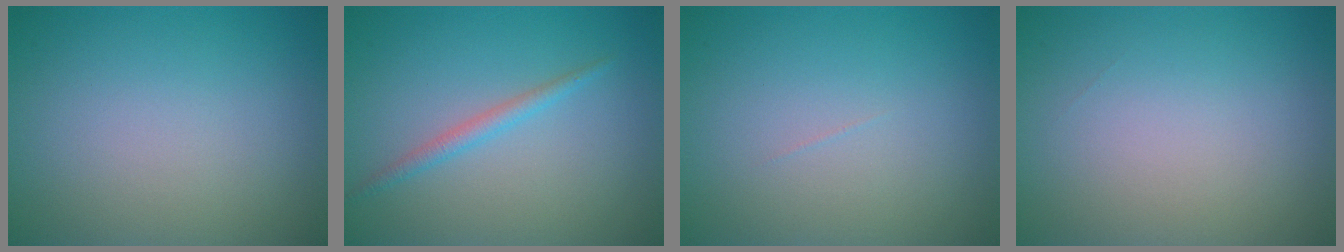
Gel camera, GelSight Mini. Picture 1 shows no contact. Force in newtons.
{"total": 1.4, "press": 1.4, "slide": 0.1}
{"total": 0.0}
{"total": 0.0}